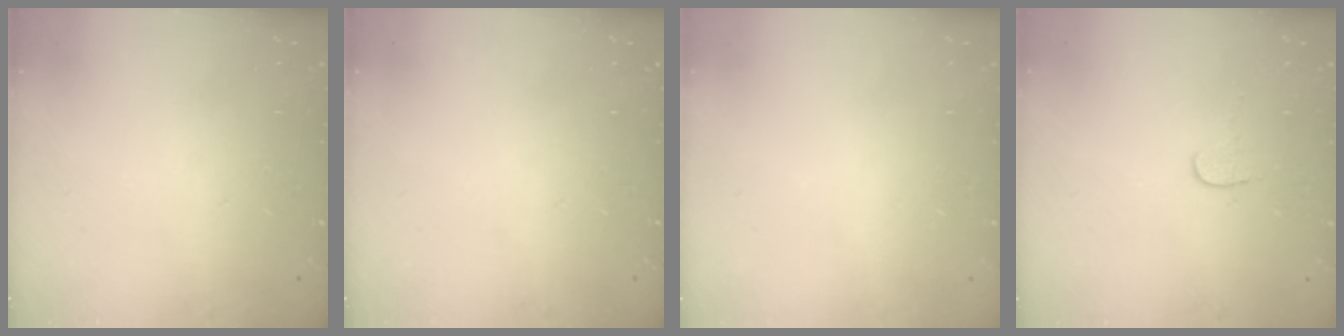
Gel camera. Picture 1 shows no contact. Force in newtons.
{"total": 0.0}
{"total": 0.6, "press": 0.5, "slide": 0.2}
{"total": 4.0, "press": 4.0, "slide": 0.4}